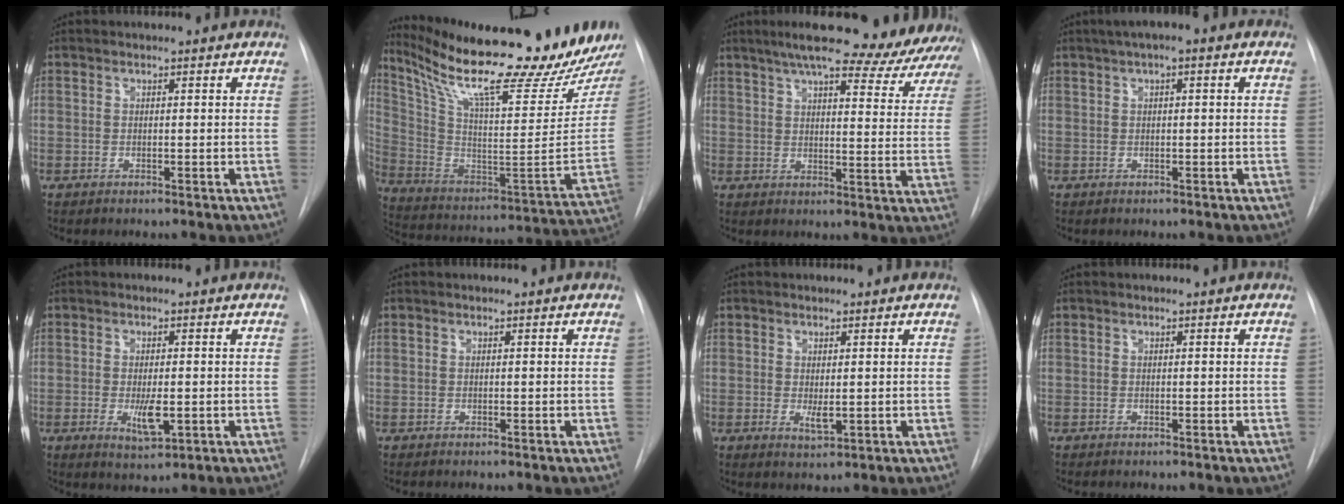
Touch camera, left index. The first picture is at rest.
{"total": 27.5, "force": [23.1, 0.7, 14.9], "torque": [-0.258, -0.076, 0.352]}
{"total": 24.5, "force": [21.9, 2.9, 10.6], "torque": [-0.148, -0.047, 0.257]}
{"total": 4.1, "force": [1.9, 1.0, 3.5], "torque": [-0.056, 0.023, 0.023]}
{"total": 4.7, "force": [-0.9, 1.6, 4.3], "torque": [-0.077, -0.009, -0.008]}
{"total": 0.0}
{"total": 2.2, "force": [0.1, 0.8, 2.0], "torque": [-0.037, -0.008, 0.008]}
{"total": 0.0}